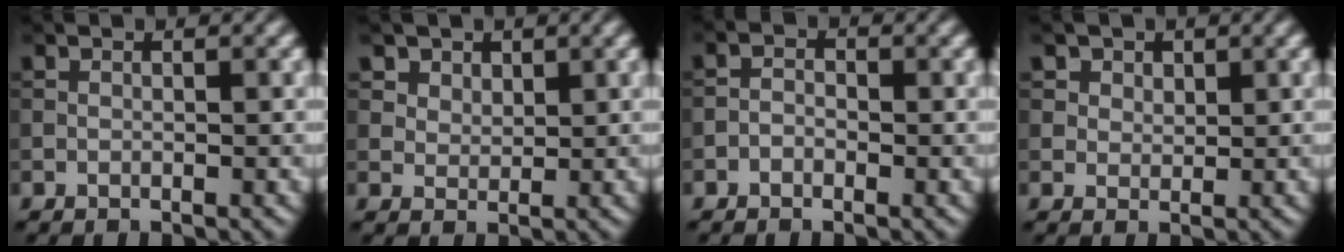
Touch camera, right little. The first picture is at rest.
{"total": 4.3, "force": [2.8, 2.9, 1.6], "torque": [-0.056, -0.007, 0.055]}
{"total": 1.1, "force": [-0.7, 0.7, 0.5], "torque": [-0.007, 0.003, -0.018]}
{"total": 3.3, "force": [2.0, 2.3, 1.3], "torque": [-0.037, -0.002, 0.035]}